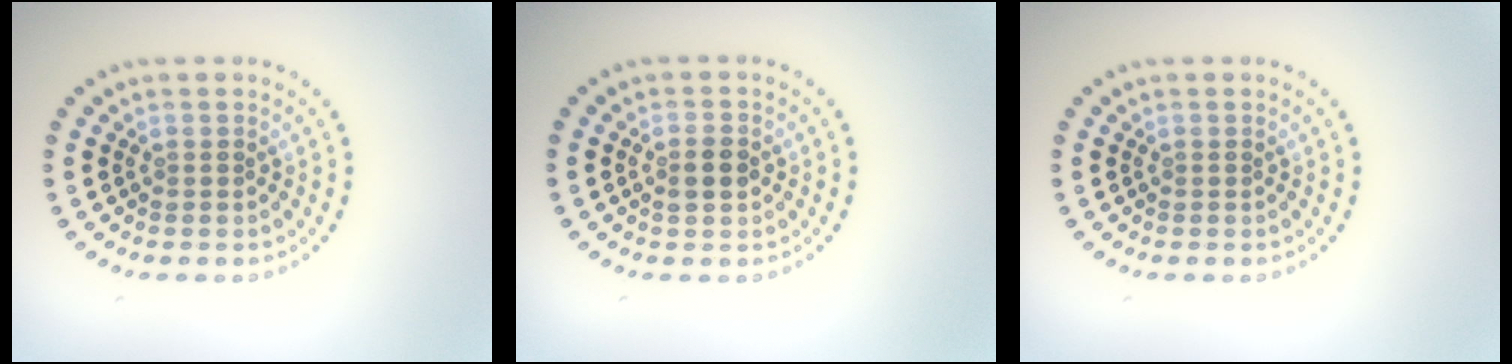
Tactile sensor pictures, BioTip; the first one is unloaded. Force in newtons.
{"total": 1.8, "press": 1.8, "slide": 0.2}
{"total": 0.0}